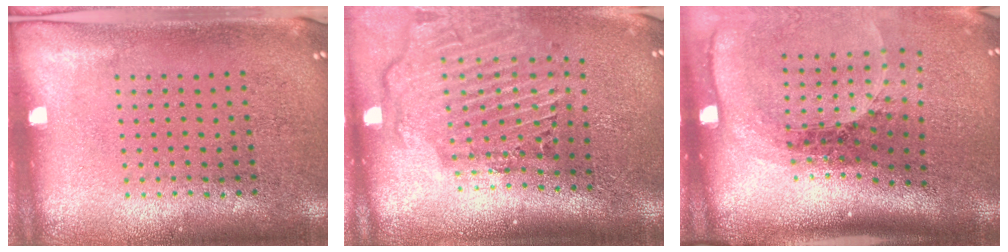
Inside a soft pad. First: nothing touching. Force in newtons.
{"total": 2.9, "press": 2.4, "slide": 1.7}
{"total": 2.4, "press": 1.7, "slide": 1.7}